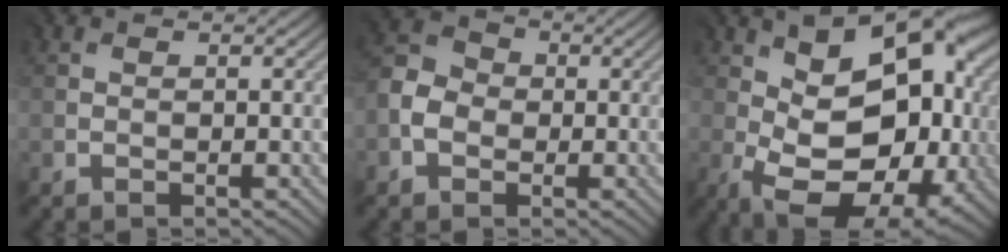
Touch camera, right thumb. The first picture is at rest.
{"total": 4.2, "force": [-1.7, 3.4, 1.7], "torque": [-0.042, 0.004, -0.042]}
{"total": 18.1, "force": [0.5, 11.5, 13.9], "torque": [-0.202, -0.016, 0.030]}